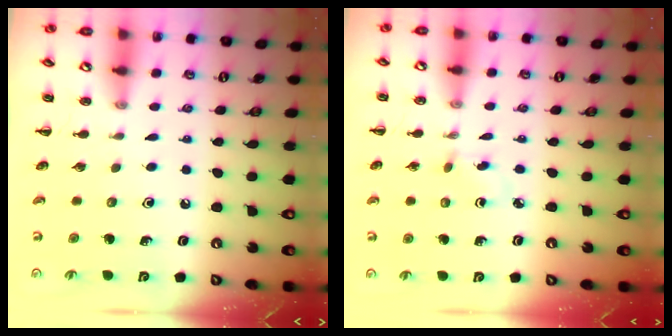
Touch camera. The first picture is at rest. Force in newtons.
{"total": 2.4, "press": 2.2, "slide": 0.9}